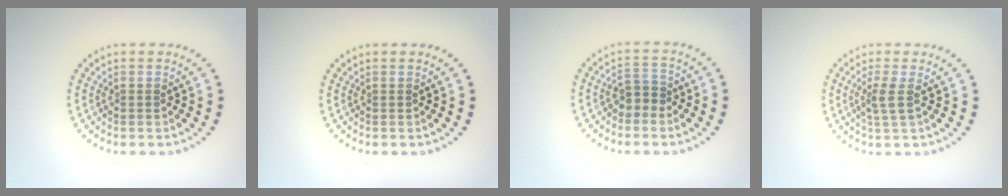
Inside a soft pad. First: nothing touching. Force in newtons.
{"total": 0.0}
{"total": 1.9, "press": 1.8, "slide": 0.7}
{"total": 1.9, "press": 1.5, "slide": 1.2}